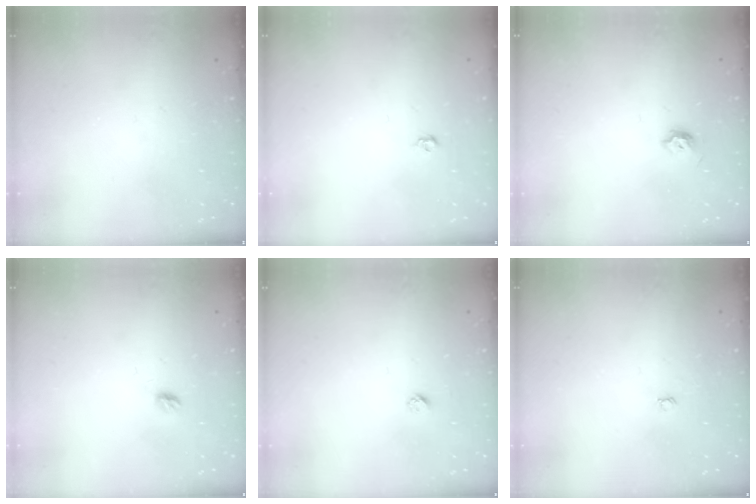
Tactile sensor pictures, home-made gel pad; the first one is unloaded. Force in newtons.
{"total": 4.0, "press": 3.9, "slide": 0.7}
{"total": 4.7, "press": 4.6, "slide": 1.2}
{"total": 4.9, "press": 4.9, "slide": 0.5}
{"total": 2.3, "press": 2.3, "slide": 0.2}
{"total": 3.0, "press": 3.0, "slide": 0.4}